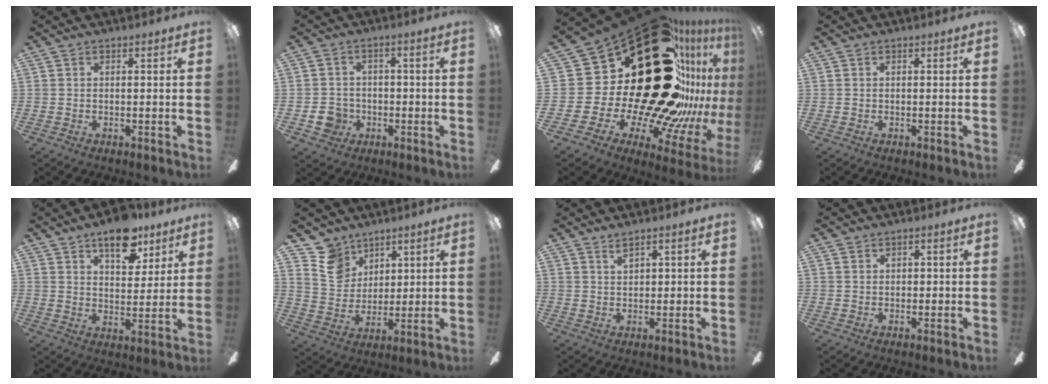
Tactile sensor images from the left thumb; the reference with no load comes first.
{"total": 6.1, "force": [-1.9, 5.5, 2.0], "torque": [-0.049, 0.011, -0.035]}
{"total": 54.9, "force": [15.2, 28.7, 44.3], "torque": [-0.604, -0.177, 0.393]}
{"total": 0.0}
{"total": 12.0, "force": [8.0, 5.9, 6.7], "torque": [-0.078, -0.035, 0.135]}
{"total": 10.3, "force": [6.8, 7.4, 2.2], "torque": [-0.060, -0.033, 0.138]}
{"total": 2.3, "force": [1.8, 0.8, 1.2], "torque": [-0.026, -0.002, 0.034]}
{"total": 0.9, "force": [0.4, 0.7, 0.4], "torque": [-0.008, 0.003, 0.008]}